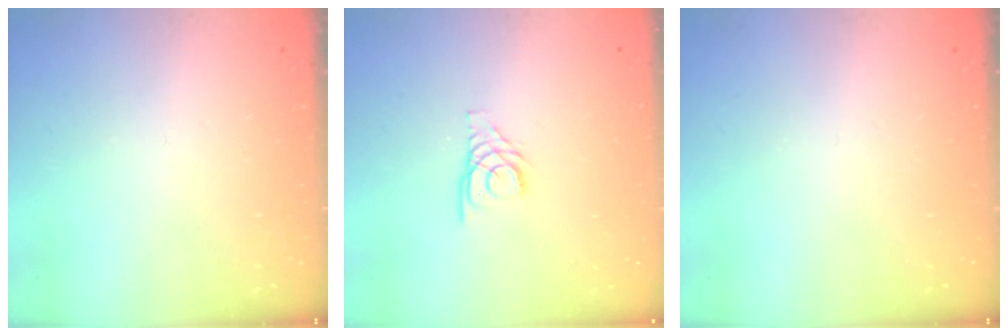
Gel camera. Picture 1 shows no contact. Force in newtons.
{"total": 3.3, "press": 3.3, "slide": 0.3}
{"total": 0.0}